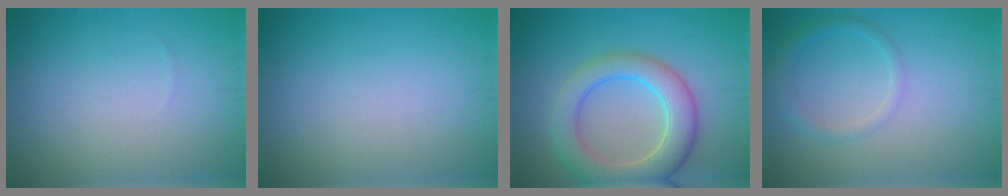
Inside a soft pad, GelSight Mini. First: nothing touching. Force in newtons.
{"total": 0.0}
{"total": 6.3, "press": 6.3, "slide": 0.5}
{"total": 1.7, "press": 1.7, "slide": 0.1}